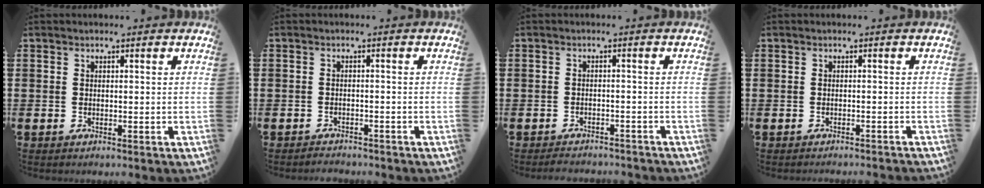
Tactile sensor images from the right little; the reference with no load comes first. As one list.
[{"total": 1.3, "force": [-1.3, 0.0, -0.1], "torque": [-0.003, 0.003, -0.027]}, {"total": 1.6, "force": [-1.6, 0.1, 0.0], "torque": [-0.006, 0.002, -0.034]}, {"total": 0.7, "force": [-0.7, -0.1, 0.0], "torque": [0.000, -0.001, -0.015]}]